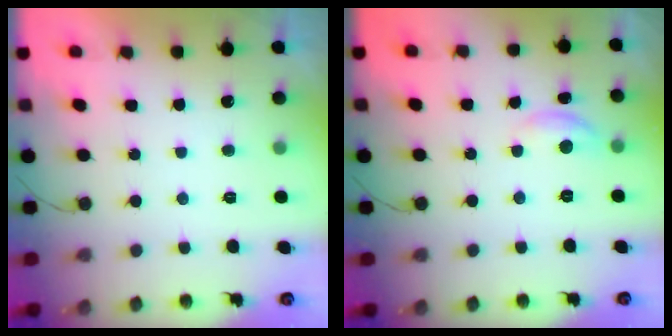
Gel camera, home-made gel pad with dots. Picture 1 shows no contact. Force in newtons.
{"total": 5.0, "press": 4.9, "slide": 0.2}